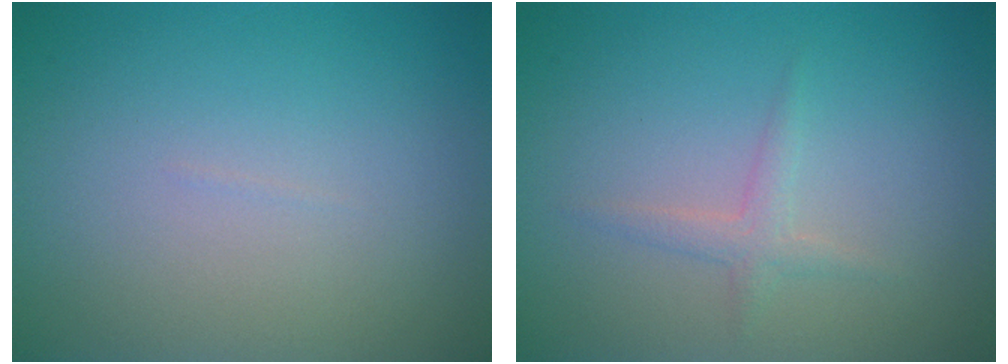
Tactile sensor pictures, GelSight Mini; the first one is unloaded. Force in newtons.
{"total": 1.3, "press": 1.3, "slide": 0.0}